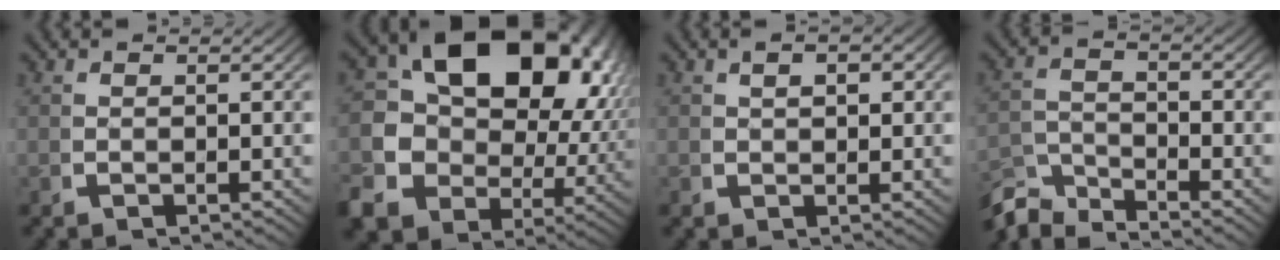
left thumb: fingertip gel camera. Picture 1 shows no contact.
{"total": 21.5, "force": [-0.1, 17.0, 13.1], "torque": [-0.266, -0.052, -0.006]}
{"total": 1.7, "force": [0.6, 1.2, 1.1], "torque": [-0.015, -0.002, 0.015]}
{"total": 4.6, "force": [-4.1, 1.4, 1.6], "torque": [-0.015, -0.014, -0.079]}